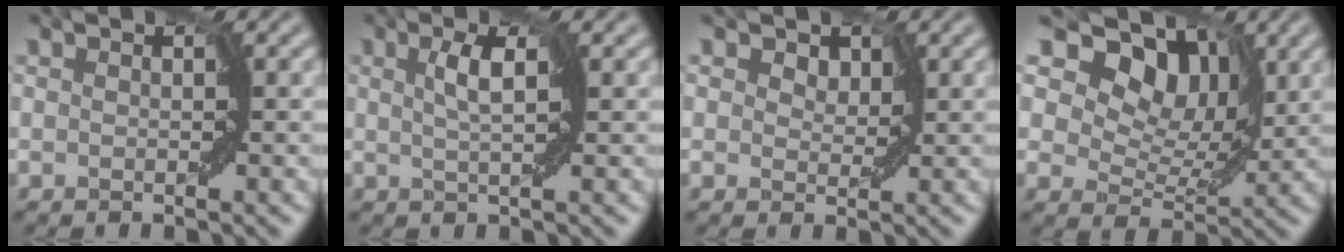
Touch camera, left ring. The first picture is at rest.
{"total": 1.8, "force": [0.8, -0.1, 1.6], "torque": [-0.031, 0.006, 0.012]}
{"total": 2.6, "force": [1.5, 1.8, 1.1], "torque": [-0.009, 0.007, 0.008]}
{"total": 9.9, "force": [5.8, 6.0, 5.3], "torque": [-0.082, 0.010, 0.079]}